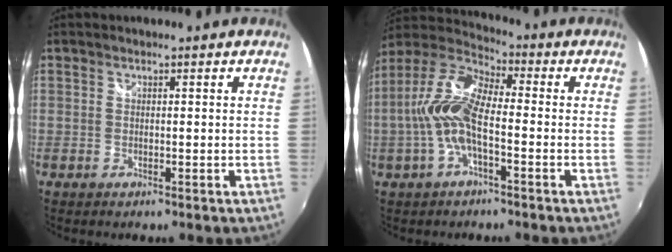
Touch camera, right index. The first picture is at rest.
{"total": 12.2, "force": [-2.1, 4.3, 11.2], "torque": [-0.236, 0.010, -0.046]}